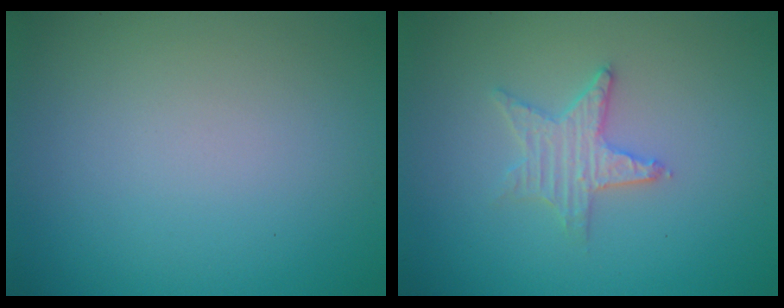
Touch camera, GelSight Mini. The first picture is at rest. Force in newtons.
{"total": 2.7, "press": 2.6, "slide": 0.5}